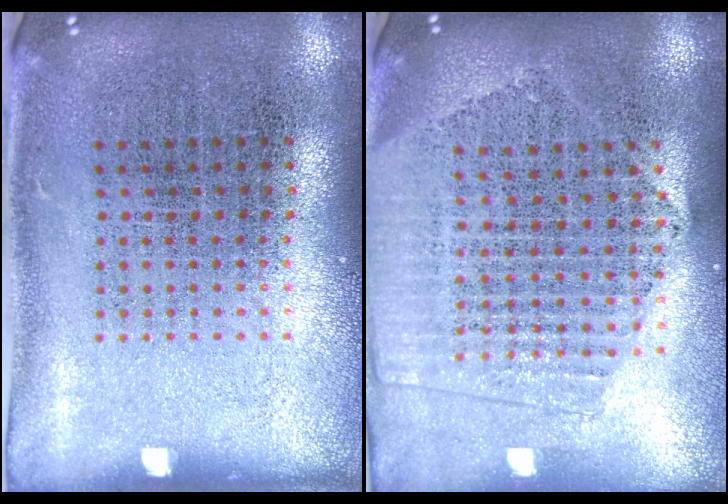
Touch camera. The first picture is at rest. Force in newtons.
{"total": 2.0, "press": 1.8, "slide": 0.9}